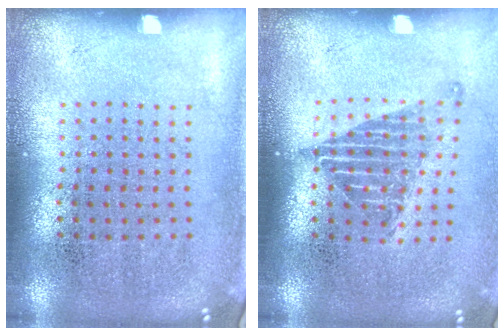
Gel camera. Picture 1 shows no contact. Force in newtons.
{"total": 1.3, "press": 1.1, "slide": 0.8}